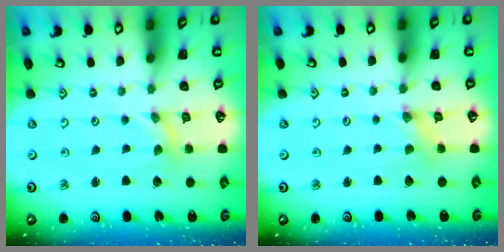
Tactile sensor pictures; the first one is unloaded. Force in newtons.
{"total": 1.5, "press": 1.5, "slide": 0.2}